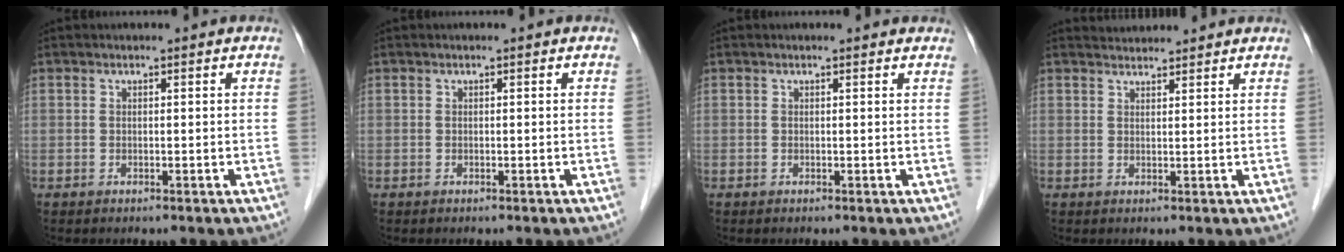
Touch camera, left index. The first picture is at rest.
{"total": 0.0}
{"total": 1.9, "force": [1.7, 0.6, 0.5], "torque": [-0.015, 0.008, 0.007]}
{"total": 3.1, "force": [3.0, 0.3, 0.0], "torque": [-0.008, 0.025, 0.049]}